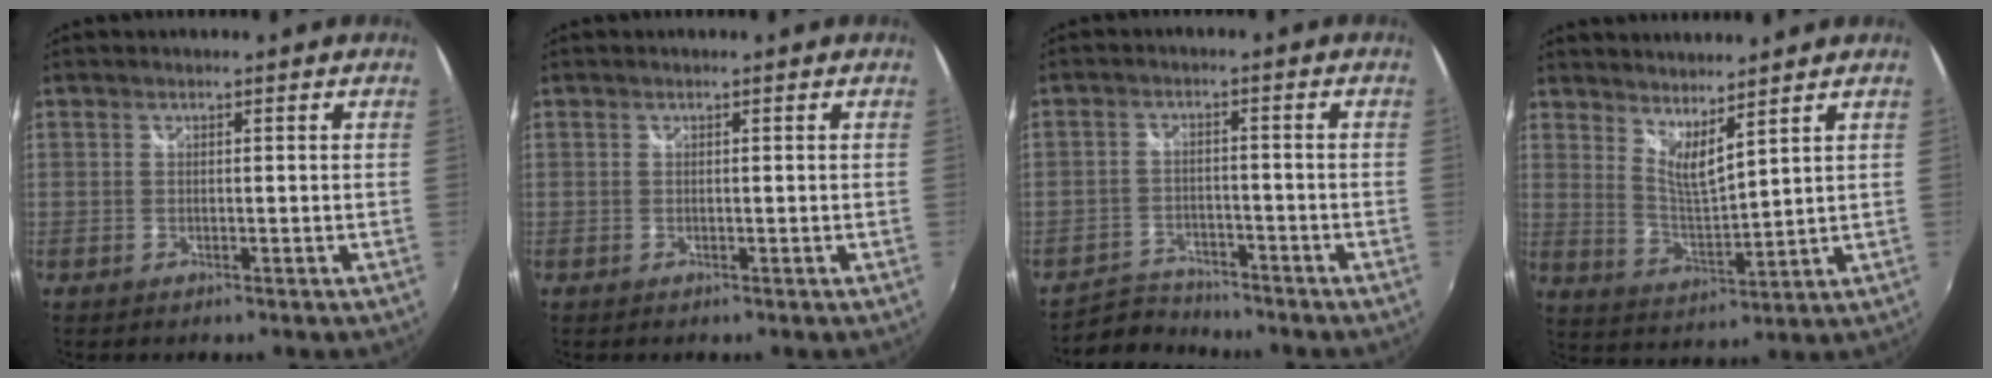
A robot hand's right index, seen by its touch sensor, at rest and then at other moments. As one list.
[{"total": 0.0}, {"total": 5.4, "force": [-5.0, 1.9, -0.3], "torque": [-0.015, 0.008, -0.090]}, {"total": 7.2, "force": [6.0, 0.6, 3.9], "torque": [-0.062, -0.012, 0.104]}]